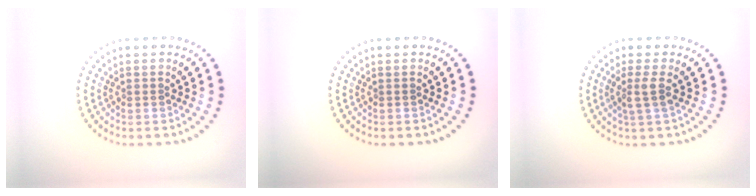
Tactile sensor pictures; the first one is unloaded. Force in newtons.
{"total": 0.0}
{"total": 1.7, "press": 1.4, "slide": 1.0}